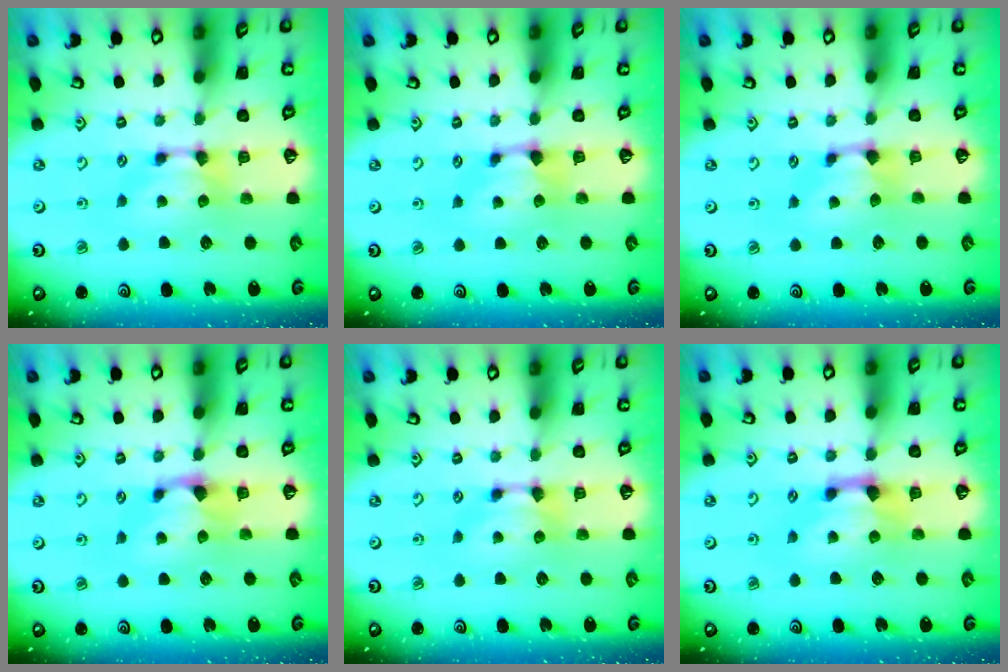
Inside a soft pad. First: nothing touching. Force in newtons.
{"total": 0.9, "press": 0.7, "slide": 0.6}
{"total": 0.9, "press": 0.2, "slide": 0.8}
{"total": 1.0, "press": 0.3, "slide": 0.9}
{"total": 0.0}
{"total": 1.5, "press": 0.6, "slide": 1.4}